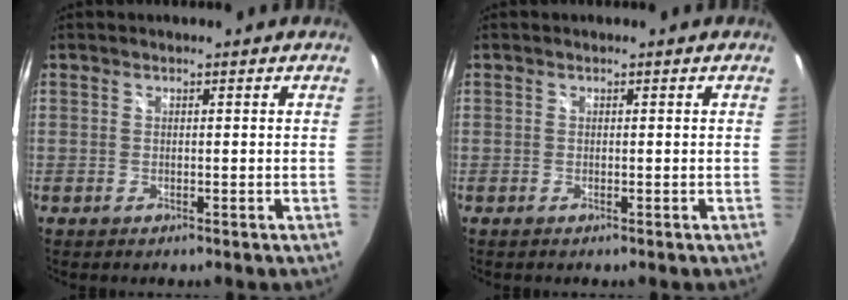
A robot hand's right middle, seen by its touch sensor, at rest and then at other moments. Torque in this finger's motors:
{"motor_torque": [-0.47, 0.54, -0.05, -0.04]}